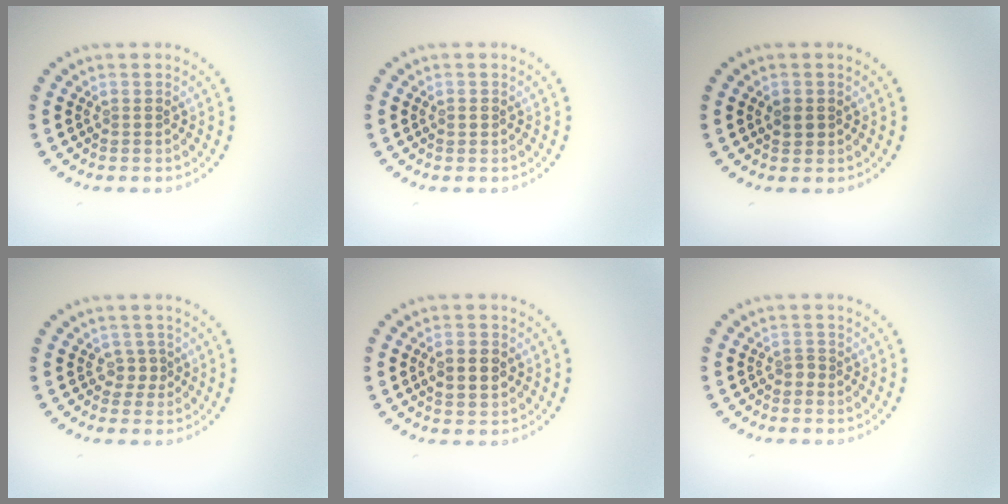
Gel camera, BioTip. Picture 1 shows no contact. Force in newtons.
{"total": 0.7, "press": 0.7, "slide": 0.1}
{"total": 1.2, "press": 1.2, "slide": 0.3}
{"total": 1.4, "press": 1.0, "slide": 1.0}
{"total": 2.4, "press": 2.4, "slide": 0.2}
{"total": 0.8, "press": 0.5, "slide": 0.7}